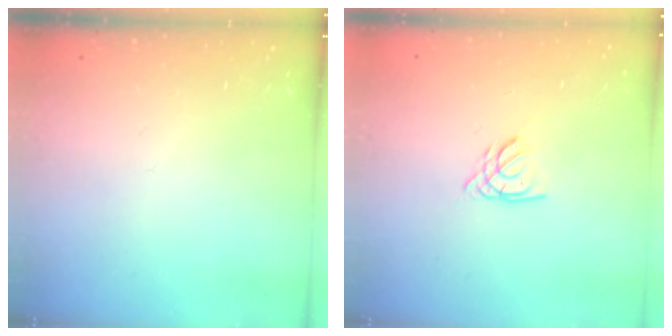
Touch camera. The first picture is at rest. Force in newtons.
{"total": 1.8, "press": 1.8, "slide": 0.3}